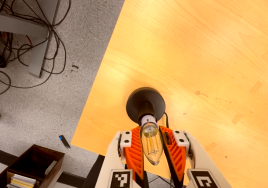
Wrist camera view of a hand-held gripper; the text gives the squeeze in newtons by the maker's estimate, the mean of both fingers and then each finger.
{"total": 13.2, "left": 13.2, "right": 13.2}